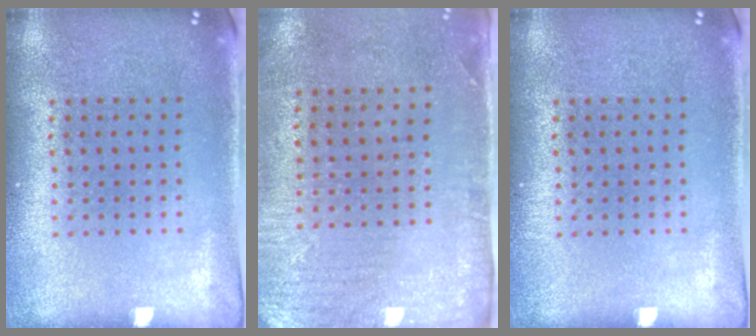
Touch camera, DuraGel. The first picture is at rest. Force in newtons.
{"total": 2.9, "press": 2.3, "slide": 1.7}
{"total": 0.0}